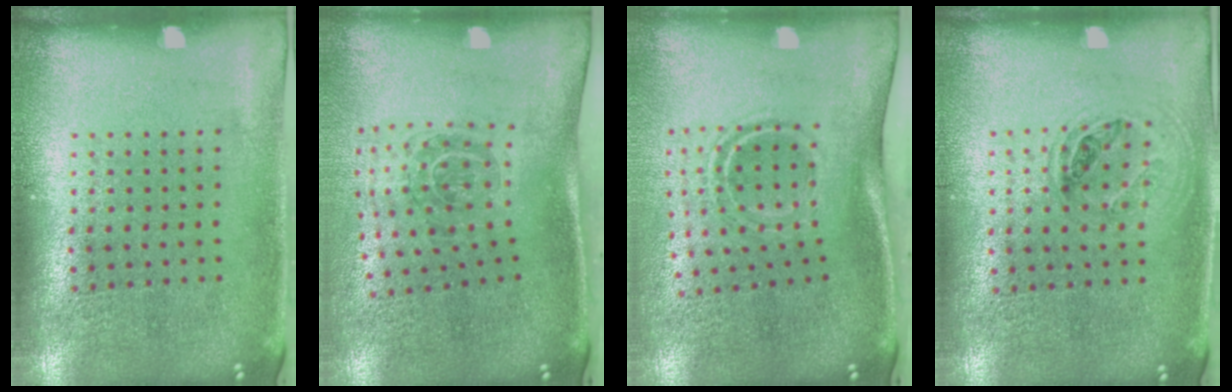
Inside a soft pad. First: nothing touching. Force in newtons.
{"total": 1.9, "press": 1.2, "slide": 1.5}
{"total": 1.8, "press": 1.1, "slide": 1.5}
{"total": 1.0, "press": 1.0, "slide": 0.4}